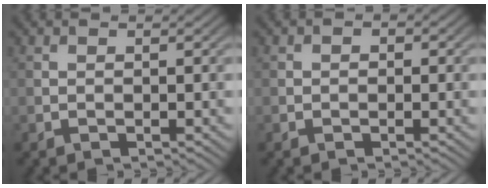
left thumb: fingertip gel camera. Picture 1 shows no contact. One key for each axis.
{"total": 0.8, "fx": -0.1, "fy": 0.8, "fz": 0.3, "tx": -0.003, "ty": -0.005, "tz": -0.007}